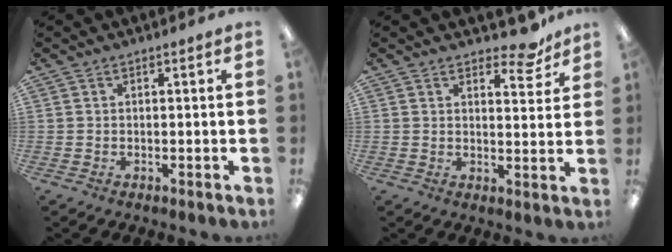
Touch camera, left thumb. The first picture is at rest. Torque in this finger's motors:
{"motor_torque": [-0.18, -0.16, -0.36, -0.25, 0.05]}